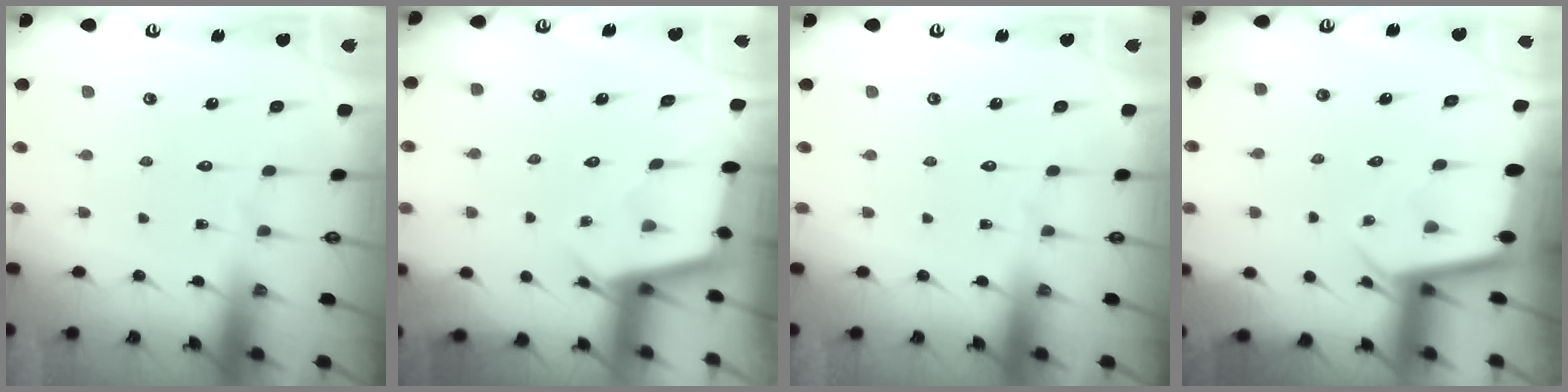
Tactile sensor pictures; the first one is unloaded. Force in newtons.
{"total": 2.5, "press": 2.5, "slide": 0.4}
{"total": 0.0}
{"total": 2.3, "press": 2.3, "slide": 0.1}